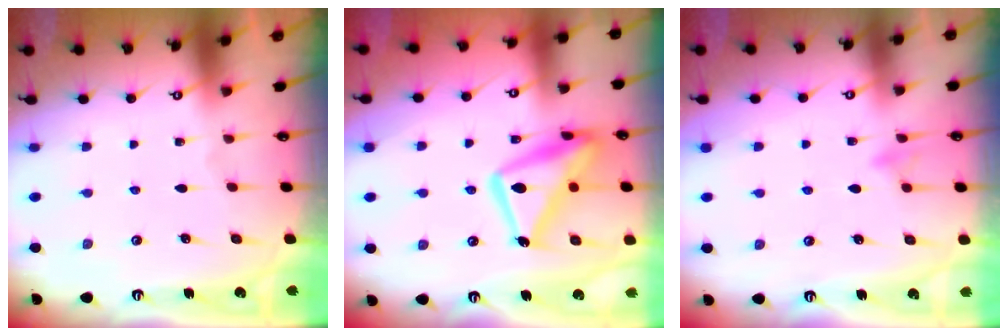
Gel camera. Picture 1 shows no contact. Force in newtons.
{"total": 16.3, "press": 16.2, "slide": 1.5}
{"total": 7.7, "press": 7.7, "slide": 0.7}